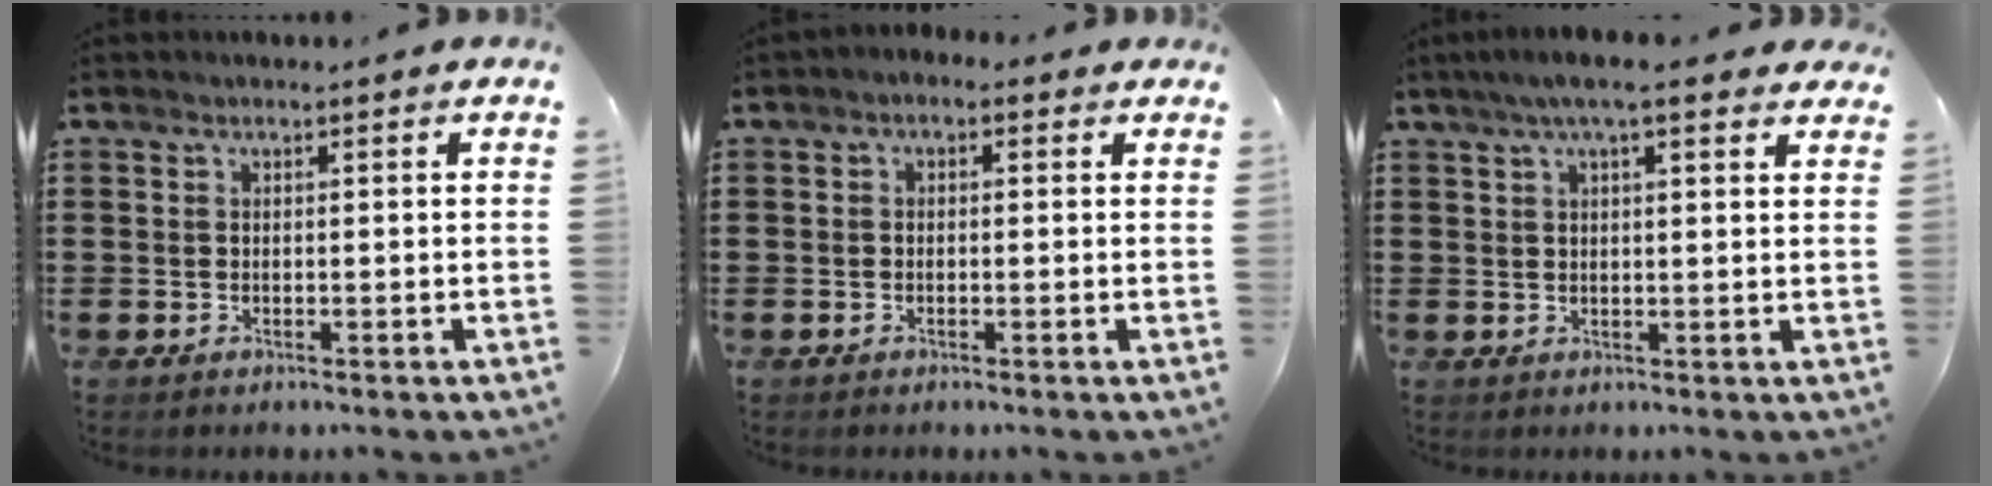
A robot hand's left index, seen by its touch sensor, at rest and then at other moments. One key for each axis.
{"total": 1.1, "fx": -0.6, "fy": 0.7, "fz": 0.5, "tx": -0.013, "ty": 0.004, "tz": -0.013}
{"total": 5.7, "fx": 4.0, "fy": 0.8, "fz": 4.0, "tx": -0.085, "ty": 0.004, "tz": 0.070}